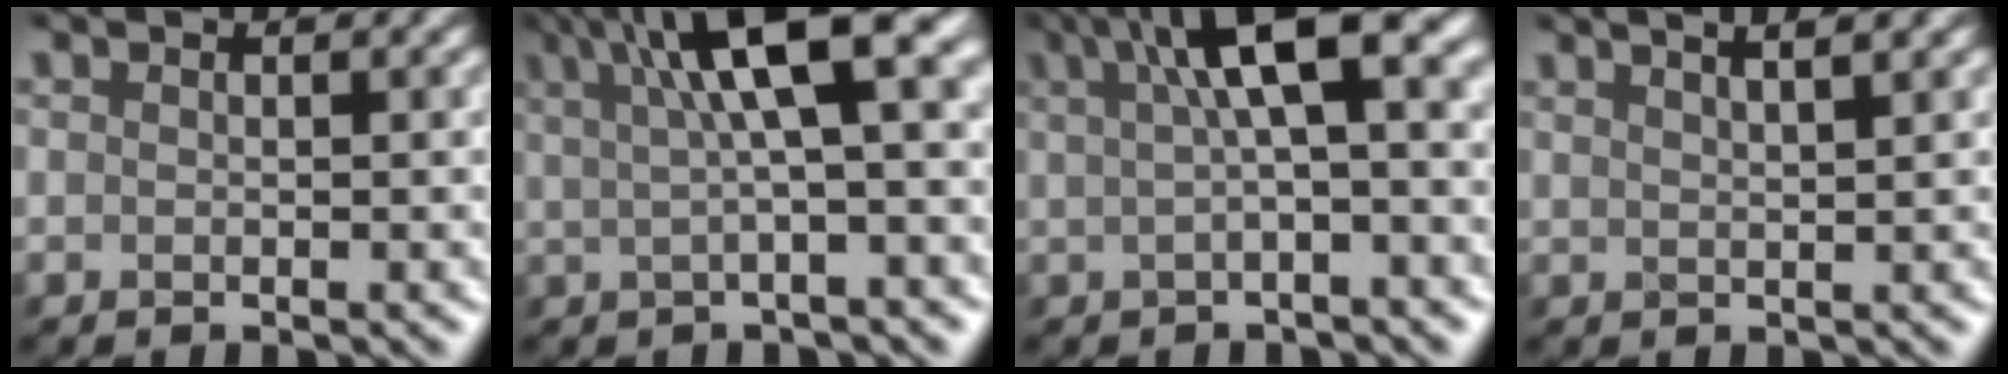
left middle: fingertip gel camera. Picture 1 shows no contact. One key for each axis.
{"total": 9.5, "fx": 3.0, "fy": 2.7, "fz": 8.6, "tx": -0.118, "ty": 0.025, "tz": 0.045}
{"total": 8.2, "fx": 2.4, "fy": 2.4, "fz": 7.4, "tx": -0.107, "ty": 0.024, "tz": 0.034}
{"total": 5.8, "fx": 3.7, "fy": 2.1, "fz": 3.9, "tx": -0.021, "ty": 0.041, "tz": 0.021}